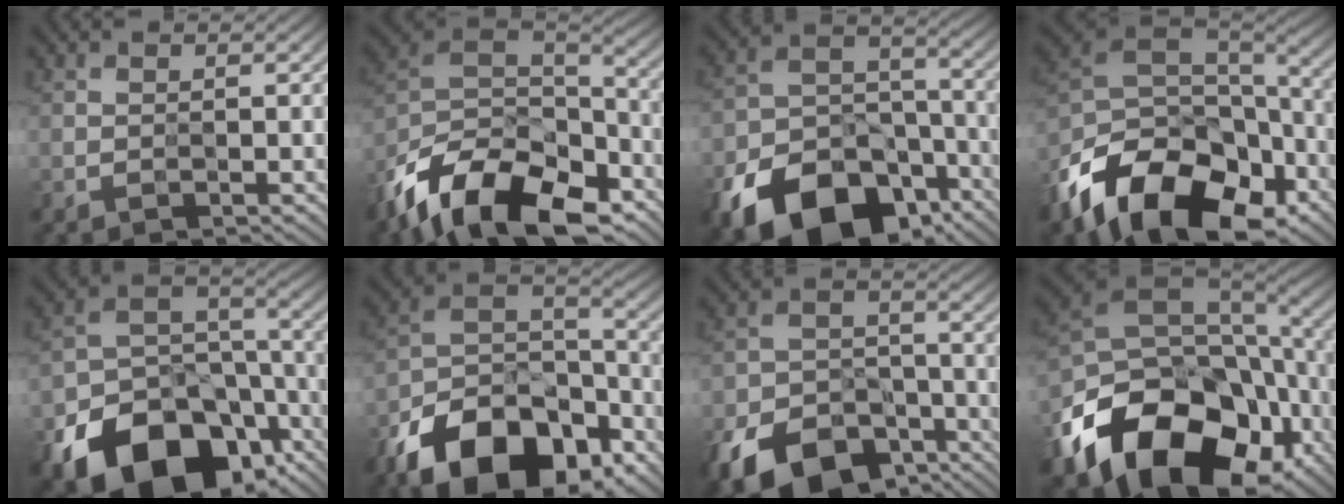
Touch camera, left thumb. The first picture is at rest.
{"total": 17.1, "force": [-12.1, 8.5, 8.5], "torque": [-0.209, -0.039, -0.200]}
{"total": 14.5, "force": [-10.0, 8.5, 6.3], "torque": [-0.130, -0.032, -0.180]}
{"total": 17.6, "force": [-11.0, 10.4, 8.9], "torque": [-0.215, -0.044, -0.175]}
{"total": 18.4, "force": [-11.8, 11.7, 7.8], "torque": [-0.162, -0.048, -0.184]}
{"total": 15.1, "force": [-10.8, 7.8, 7.0], "torque": [-0.143, -0.021, -0.196]}
{"total": 10.5, "force": [-7.7, 5.9, 3.8], "torque": [-0.073, -0.014, -0.149]}
{"total": 19.7, "force": [-8.8, 13.7, 11.0], "torque": [-0.274, -0.054, -0.127]}